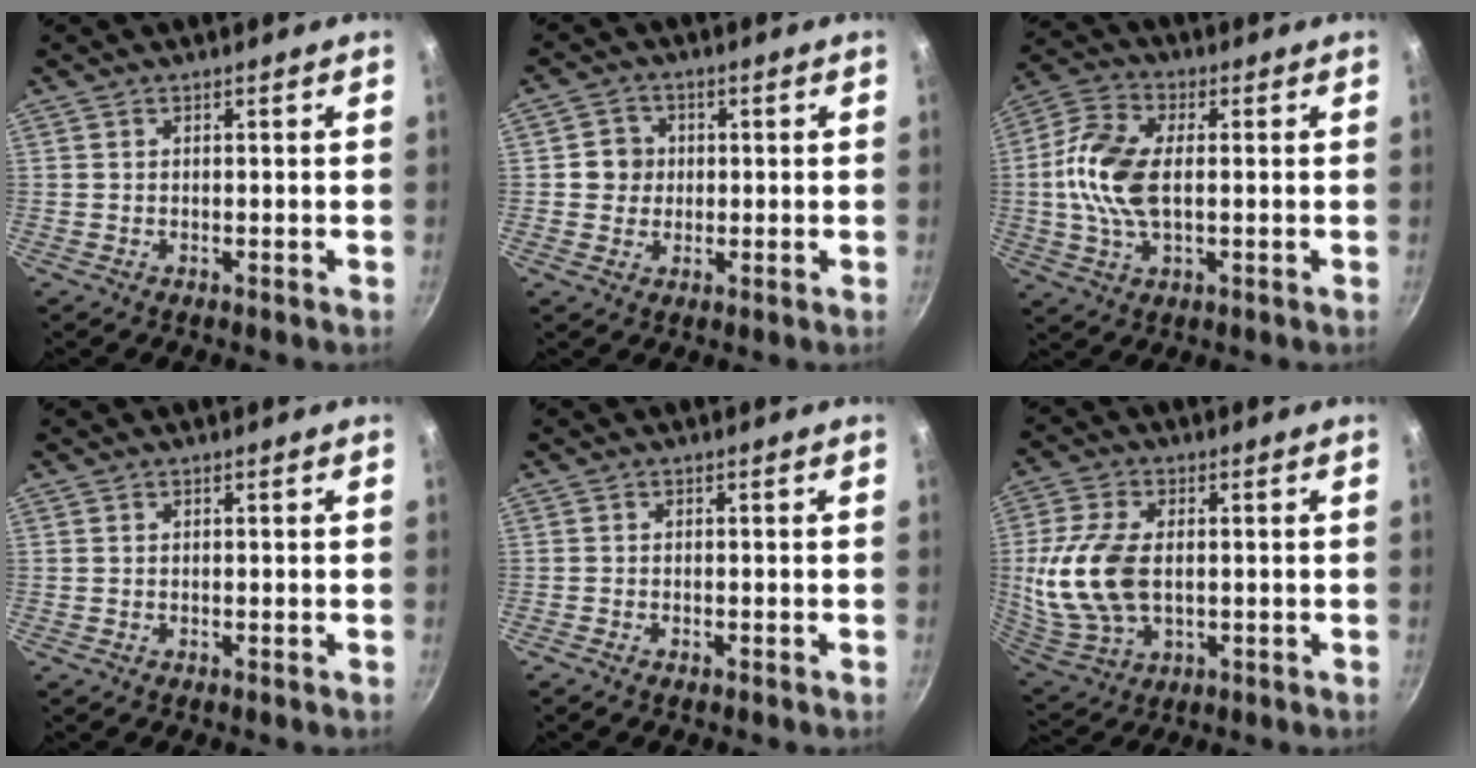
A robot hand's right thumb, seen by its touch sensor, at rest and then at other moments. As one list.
[{"total": 4.6, "force": [0.3, 4.4, 1.3], "torque": [0.010, 0.005, -0.003]}, {"total": 12.5, "force": [0.2, 6.9, 10.5], "torque": [-0.210, 0.021, -0.008]}, {"total": 0.0}, {"total": 0.8, "force": [-0.6, 0.4, 0.4], "torque": [-0.016, 0.004, -0.014]}, {"total": 15.1, "force": [0.2, 9.2, 11.9], "torque": [-0.242, 0.001, 0.010]}]